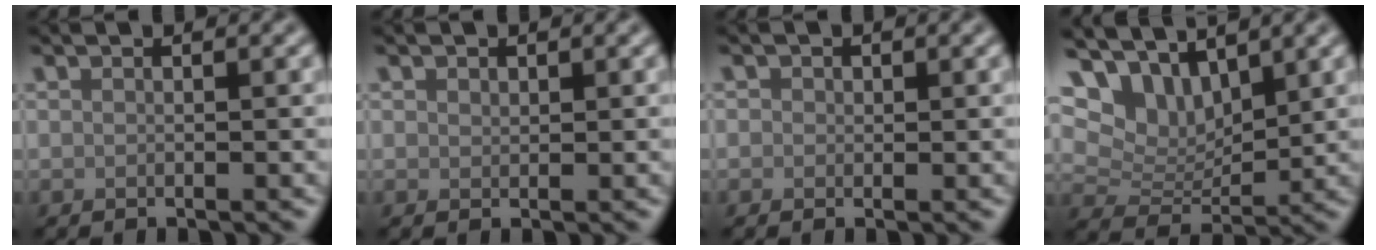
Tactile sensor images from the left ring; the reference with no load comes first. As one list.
[{"total": 0.6, "force": [0.5, 0.4, 0.1], "torque": [-0.001, -0.003, 0.009]}, {"total": 0.8, "force": [0.2, 0.8, 0.2], "torque": [0.002, -0.002, 0.001]}, {"total": 8.2, "force": [5.4, 4.4, 4.4], "torque": [-0.092, 0.012, 0.084]}]